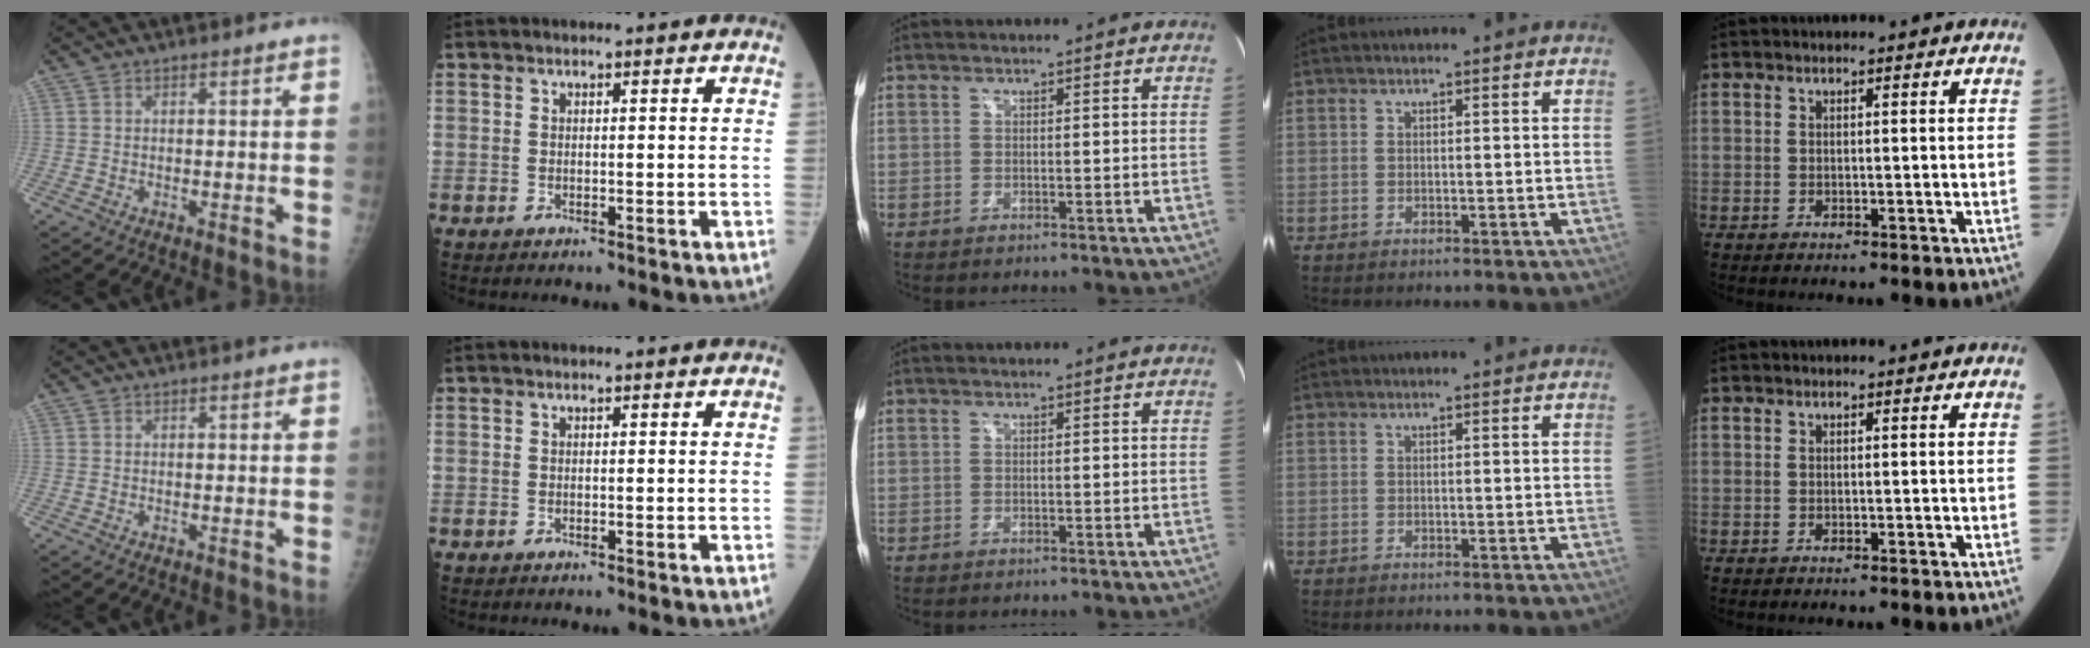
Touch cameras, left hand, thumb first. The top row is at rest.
{}